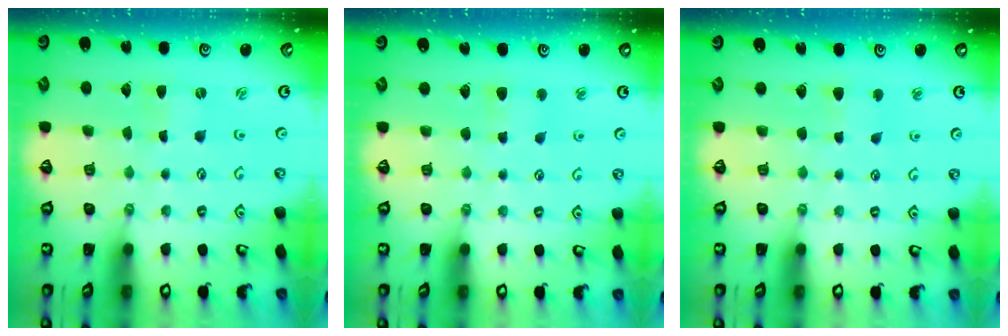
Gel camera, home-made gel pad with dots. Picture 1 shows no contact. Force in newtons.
{"total": 3.5, "press": 3.5, "slide": 0.6}
{"total": 3.4, "press": 3.3, "slide": 0.7}